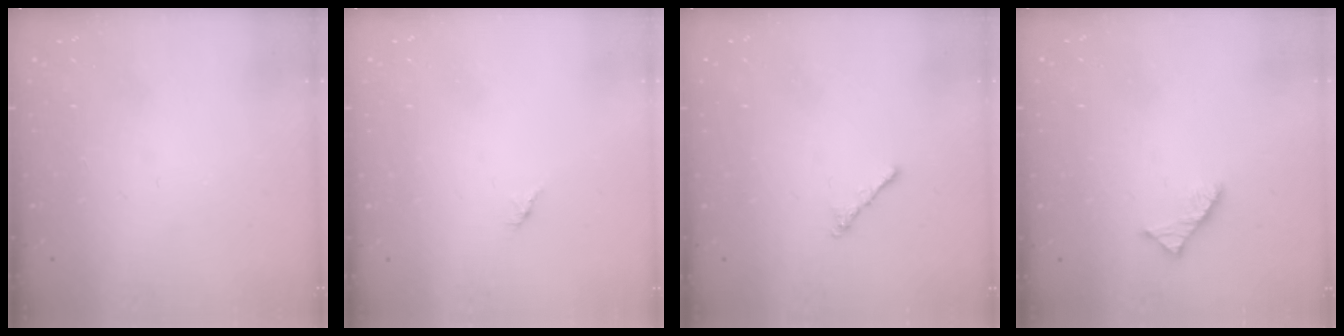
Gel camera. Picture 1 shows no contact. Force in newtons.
{"total": 1.4, "press": 1.4, "slide": 0.4}
{"total": 1.8, "press": 1.7, "slide": 0.6}
{"total": 2.9, "press": 2.9, "slide": 0.4}